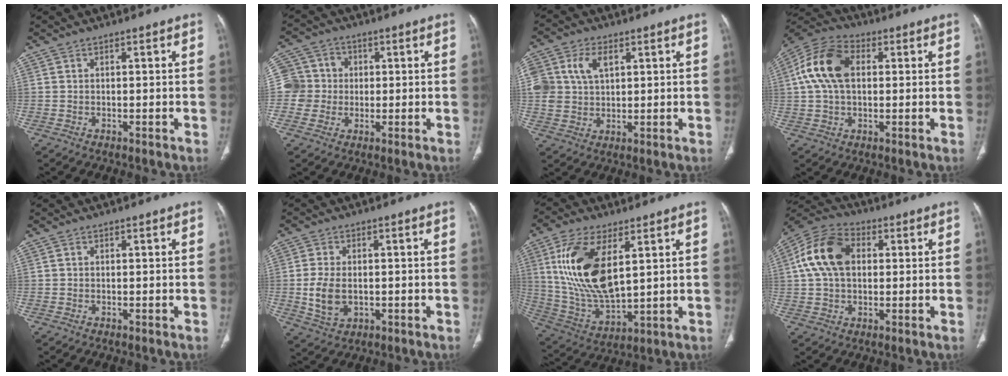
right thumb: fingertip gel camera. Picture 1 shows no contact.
{"total": 8.1, "force": [0.0, 8.0, 1.2], "torque": [0.004, 0.020, -0.005]}
{"total": 9.9, "force": [3.2, 6.9, 6.4], "torque": [-0.131, 0.002, 0.066]}
{"total": 12.8, "force": [2.2, 8.2, 9.6], "torque": [-0.190, 0.026, 0.032]}
{"total": 0.0}
{"total": 7.3, "force": [-0.7, 4.8, 5.4], "torque": [-0.104, -0.002, -0.005]}
{"total": 18.4, "force": [5.4, 8.5, 15.4], "torque": [-0.304, -0.024, 0.115]}
{"total": 13.2, "force": [2.3, 9.0, 9.4], "torque": [-0.175, 0.025, 0.033]}